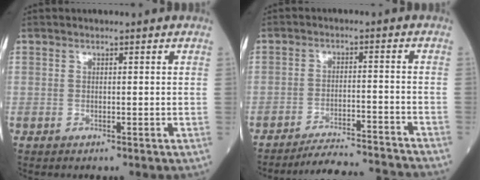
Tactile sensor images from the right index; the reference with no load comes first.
{"total": 13.1, "force": [-12.8, -0.3, 2.5], "torque": [-0.035, -0.004, -0.178]}